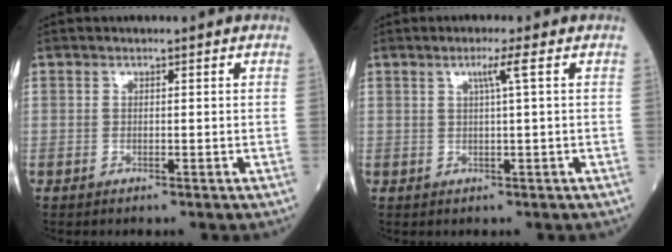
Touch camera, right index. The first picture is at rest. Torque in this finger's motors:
{"motor_torque": [0.26, -0.01, 0.15, 0.05]}